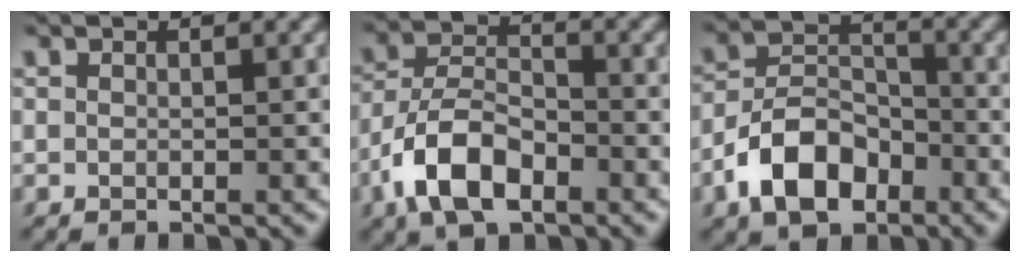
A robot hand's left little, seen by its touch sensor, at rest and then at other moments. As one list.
[{"total": 6.9, "force": [-3.8, 3.5, 4.6], "torque": [-0.084, 0.003, -0.080]}, {"total": 6.6, "force": [-3.7, 4.0, 3.8], "torque": [-0.066, 0.003, -0.074]}]